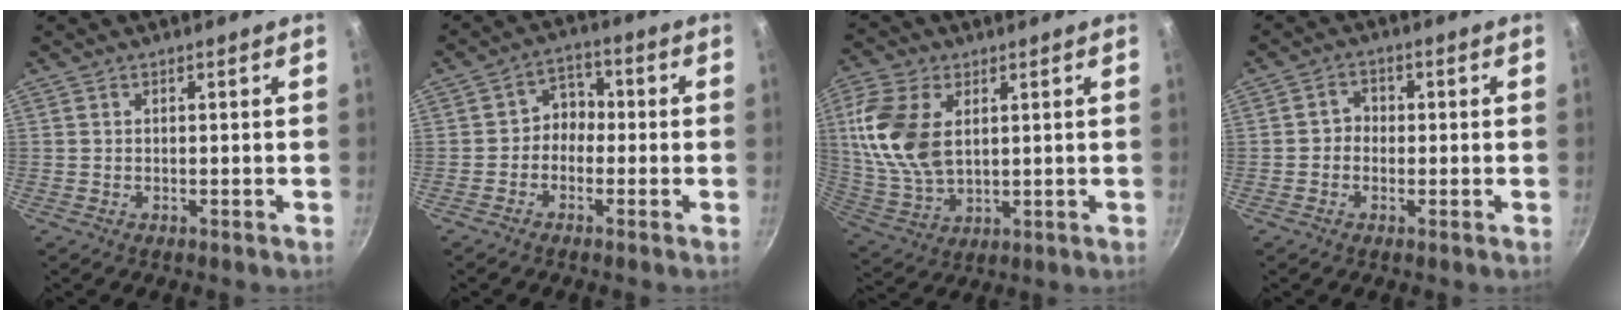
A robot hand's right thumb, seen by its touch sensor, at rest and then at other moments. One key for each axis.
{"total": 4.3, "fx": -1.2, "fy": 3.6, "fz": 2.0, "tx": -0.001, "ty": 0.024, "tz": -0.034}
{"total": 13.7, "fx": 3.2, "fy": 8.3, "fz": 10.4, "tx": -0.206, "ty": -0.009, "tz": 0.069}
{"total": 3.1, "fx": -0.5, "fy": 2.8, "fz": 1.4, "tx": -0.005, "ty": 0.012, "tz": -0.015}